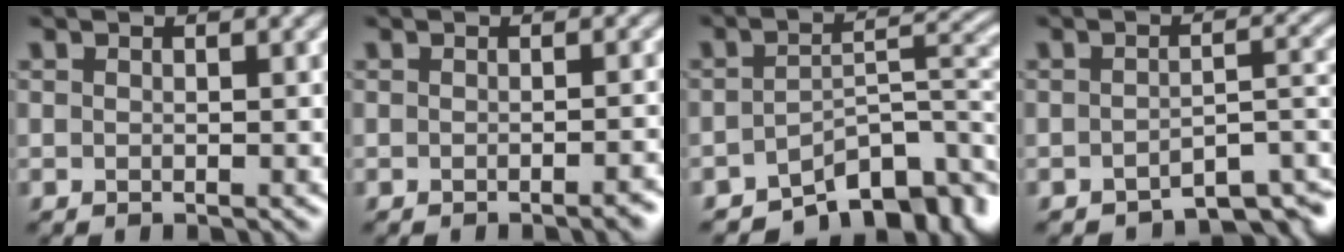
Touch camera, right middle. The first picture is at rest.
{"total": 1.7, "force": [-1.0, 0.4, 1.4], "torque": [-0.010, 0.002, -0.015]}
{"total": 8.5, "force": [-5.6, 3.7, 5.2], "torque": [-0.052, -0.006, -0.091]}
{"total": 5.1, "force": [-4.4, 1.3, 2.1], "torque": [-0.021, -0.004, -0.053]}